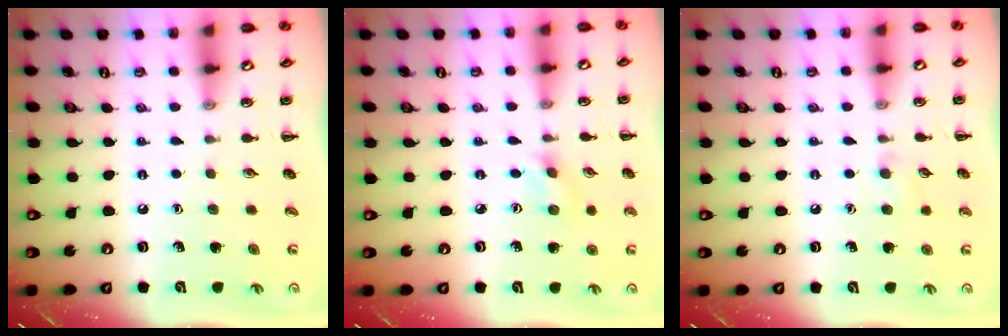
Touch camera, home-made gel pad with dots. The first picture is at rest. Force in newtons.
{"total": 1.4, "press": 1.3, "slide": 0.4}
{"total": 4.9, "press": 4.6, "slide": 1.5}